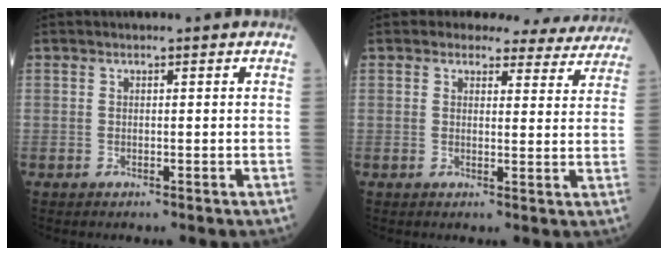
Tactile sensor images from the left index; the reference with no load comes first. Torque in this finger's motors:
{"motor_torque": [1.09, -1.05, 0.51, 0.03]}